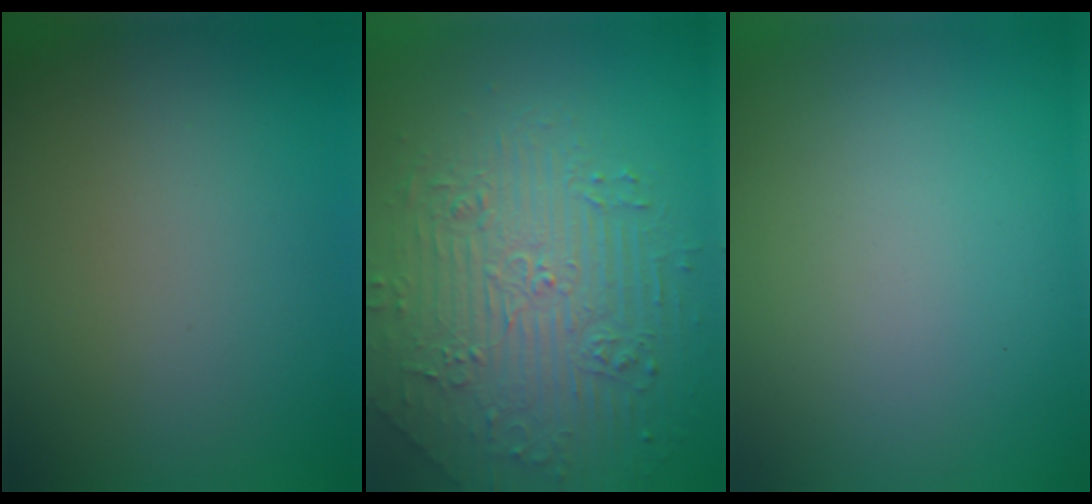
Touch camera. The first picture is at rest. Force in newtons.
{"total": 4.7, "press": 4.6, "slide": 0.8}
{"total": 0.0}